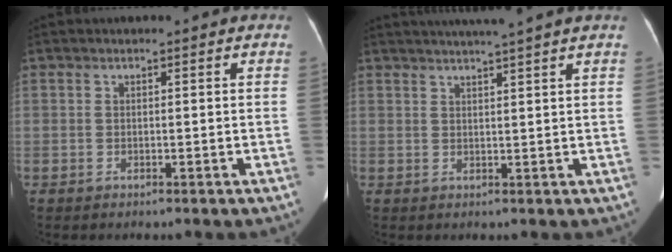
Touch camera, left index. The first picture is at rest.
{"total": 7.4, "force": [6.3, -1.4, 3.7], "torque": [-0.051, 0.013, 0.077]}